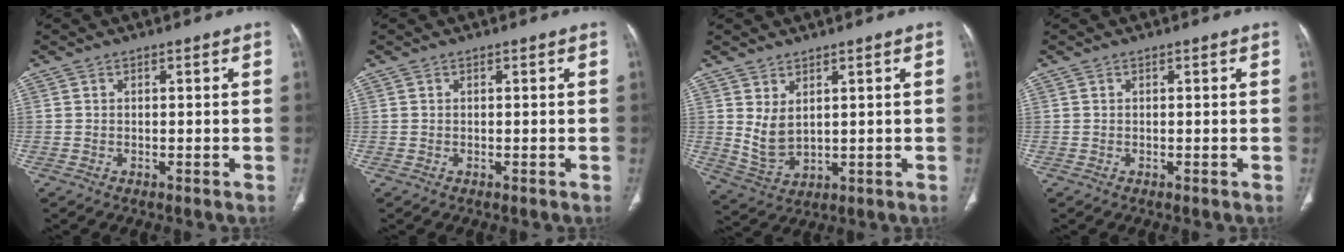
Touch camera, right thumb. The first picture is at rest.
{"total": 0.0}
{"total": 5.6, "force": [1.8, 3.1, 4.2], "torque": [-0.075, -0.020, 0.053]}
{"total": 0.0}